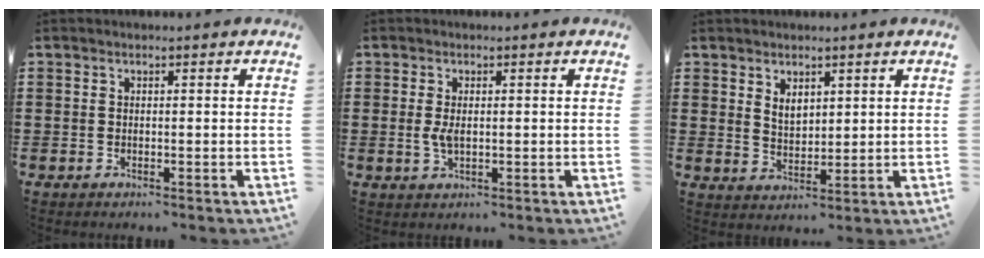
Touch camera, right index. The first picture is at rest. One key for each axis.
{"total": 2.7, "fx": 0.0, "fy": 1.3, "fz": 2.4, "tx": -0.063, "ty": -0.002, "tz": -0.006}
{"total": 3.1, "fx": 2.1, "fy": 1.9, "fz": 1.3, "tx": -0.024, "ty": 0.004, "tz": 0.037}